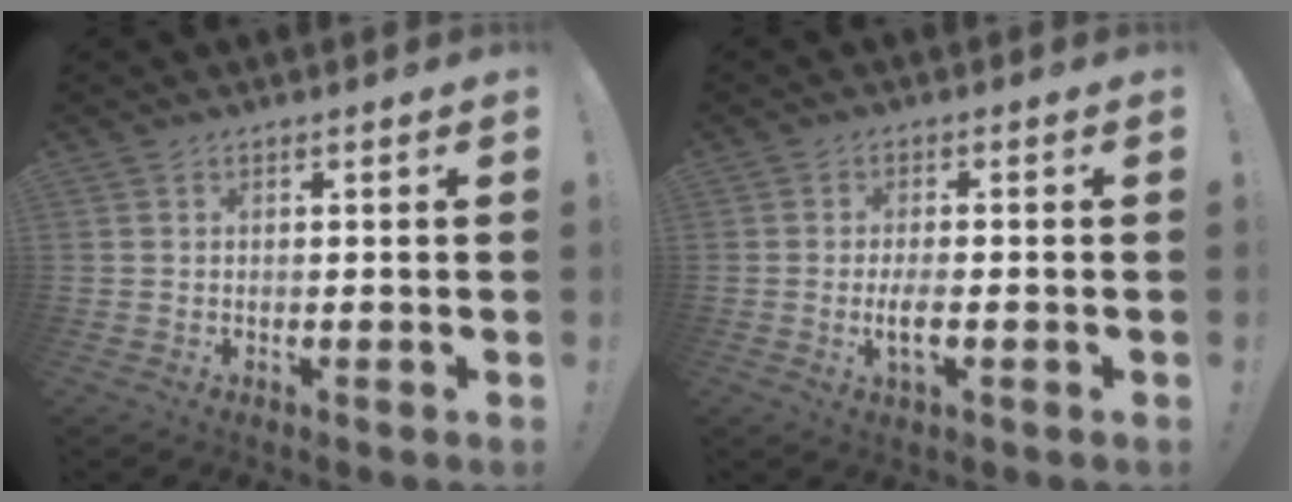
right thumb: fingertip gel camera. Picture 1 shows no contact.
{"total": 4.6, "force": [-1.3, 1.2, 4.2], "torque": [-0.087, -0.009, -0.027]}